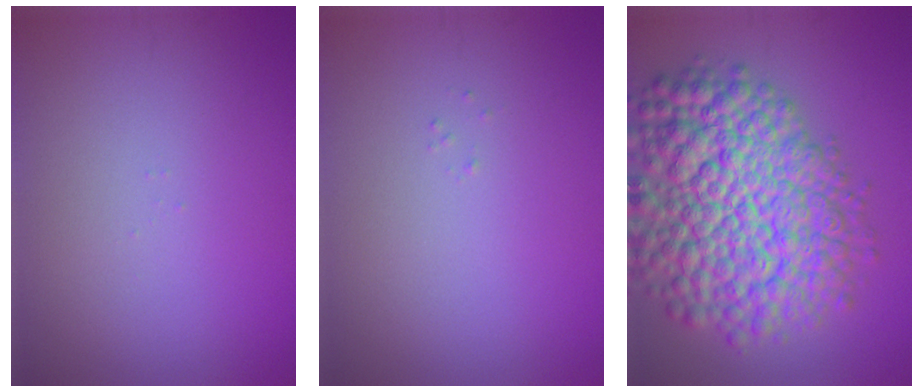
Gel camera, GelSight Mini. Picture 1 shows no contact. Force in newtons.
{"total": 0.0}
{"total": 13.0, "press": 12.9, "slide": 0.5}